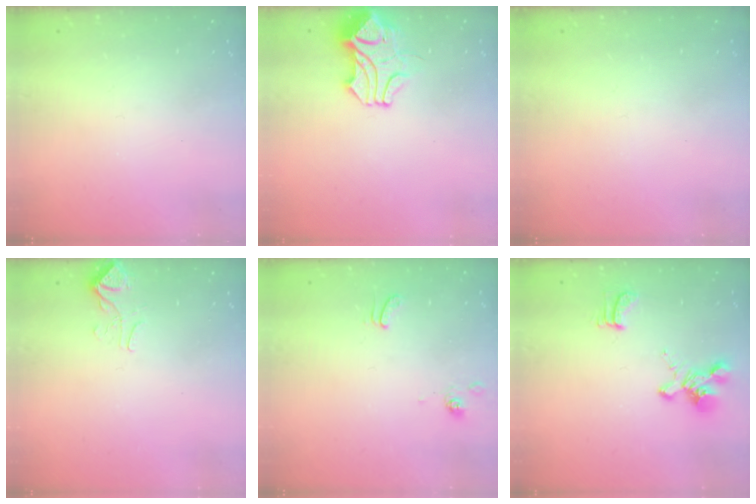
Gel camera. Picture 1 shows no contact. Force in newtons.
{"total": 7.0, "press": 6.9, "slide": 1.3}
{"total": 0.0}
{"total": 2.4, "press": 2.3, "slide": 0.7}
{"total": 1.7, "press": 1.6, "slide": 0.6}
{"total": 2.0, "press": 1.6, "slide": 1.2}